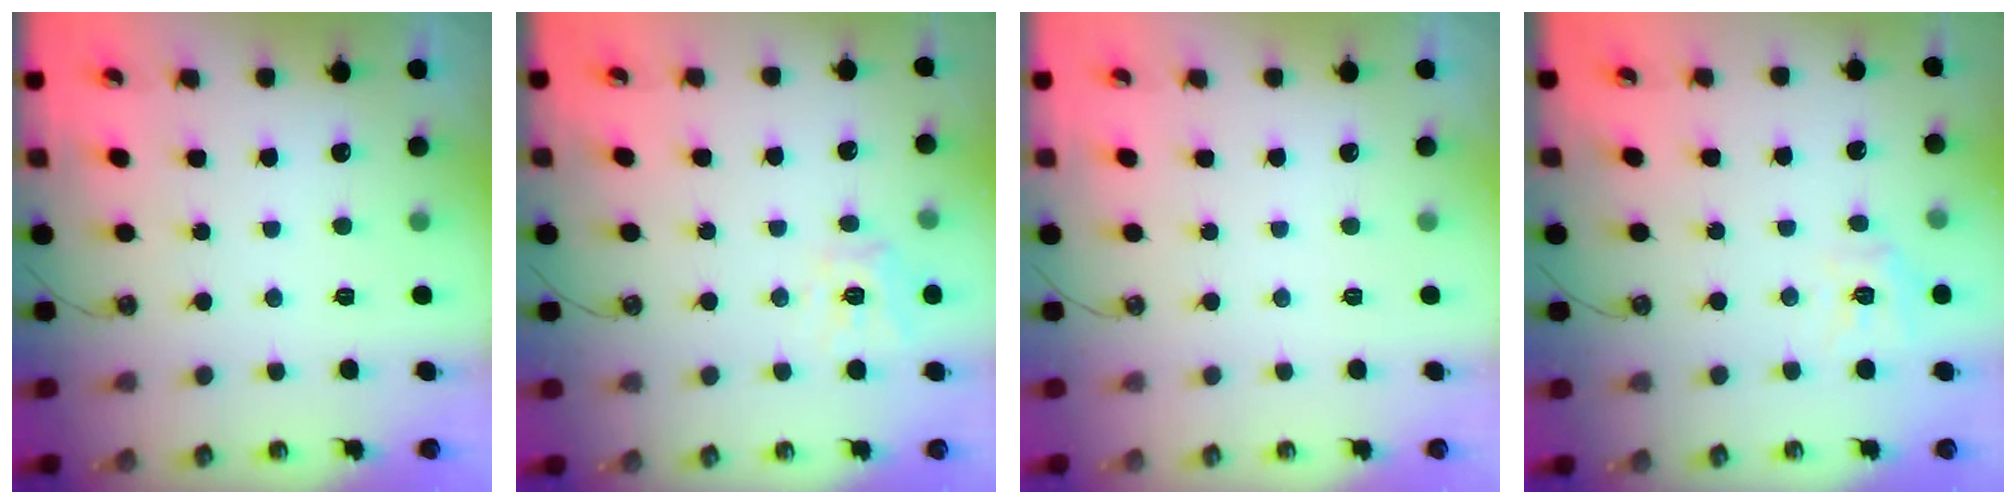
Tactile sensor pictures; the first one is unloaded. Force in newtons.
{"total": 11.1, "press": 11.1, "slide": 1.1}
{"total": 0.0}
{"total": 10.3, "press": 10.2, "slide": 1.2}